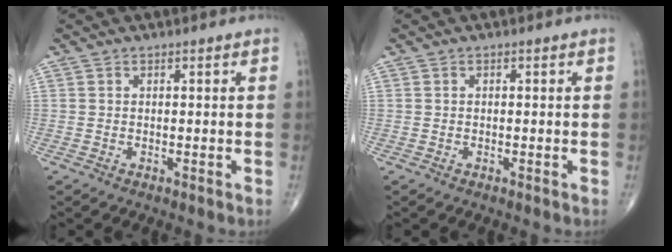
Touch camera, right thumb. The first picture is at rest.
{"total": 0.0}